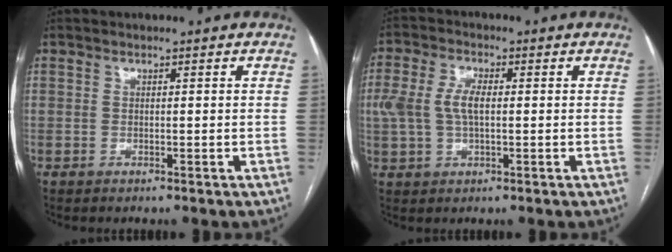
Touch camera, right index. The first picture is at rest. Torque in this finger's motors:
{"motor_torque": [1.31, 0.02, 0.70, 0.16]}